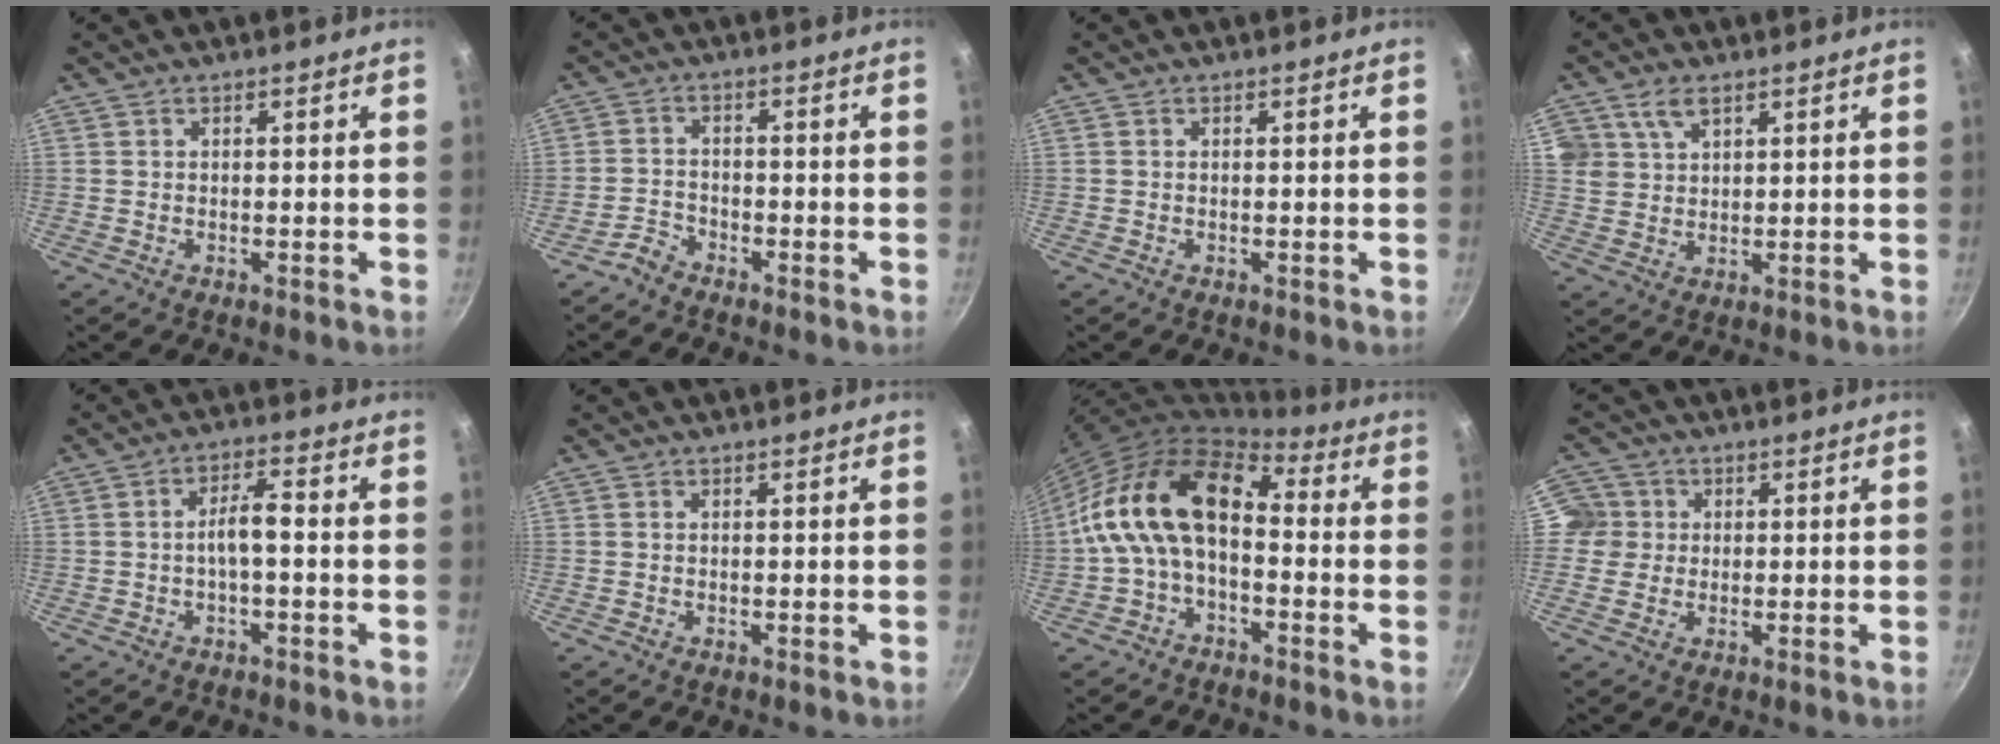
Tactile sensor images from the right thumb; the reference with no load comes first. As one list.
[{"total": 2.9, "force": [-2.6, 1.3, 0.6], "torque": [-0.012, 0.027, -0.052]}, {"total": 0.0}, {"total": 5.2, "force": [3.0, 3.3, 2.8], "torque": [-0.040, -0.006, 0.062]}, {"total": 4.6, "force": [-1.0, 1.4, 4.3], "torque": [-0.082, 0.027, -0.020]}, {"total": 0.0}, {"total": 15.2, "force": [-1.0, 9.1, 12.1], "torque": [-0.205, 0.042, -0.036]}, {"total": 5.0, "force": [0.5, 4.9, 0.9], "torque": [0.021, 0.004, -0.006]}]